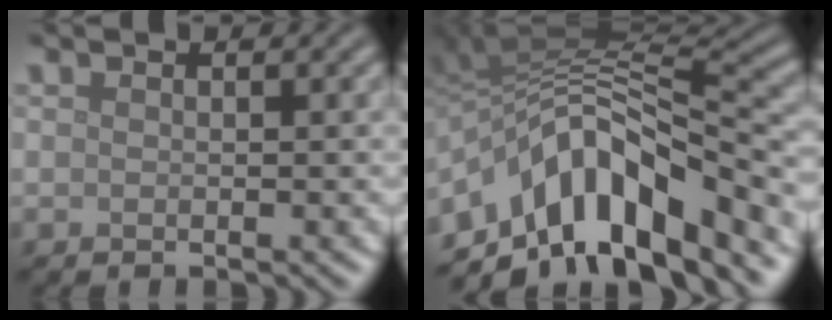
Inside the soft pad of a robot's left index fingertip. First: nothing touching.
{"total": 11.4, "force": [-5.6, 5.3, 8.4], "torque": [-0.122, 0.017, -0.102]}